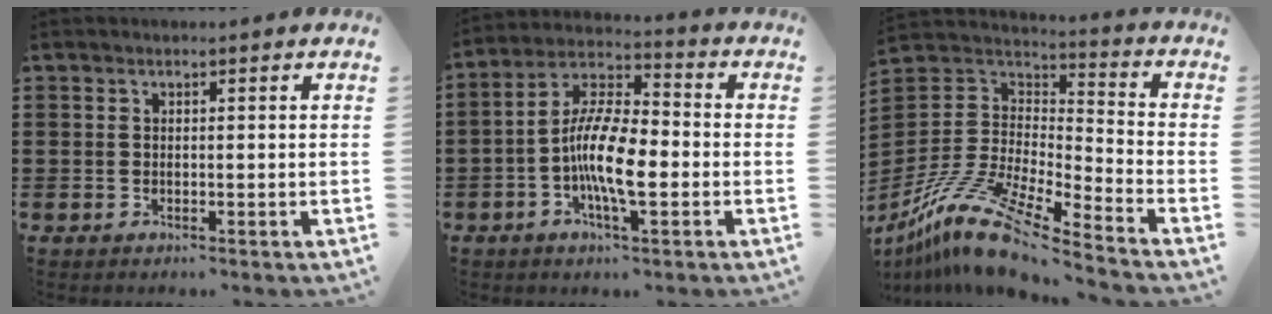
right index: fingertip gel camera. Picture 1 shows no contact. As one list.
[{"total": 10.9, "force": [-2.6, 3.7, 9.9], "torque": [-0.207, -0.006, -0.051]}, {"total": 13.0, "force": [-9.9, 2.2, 8.1], "torque": [-0.193, 0.007, -0.202]}]